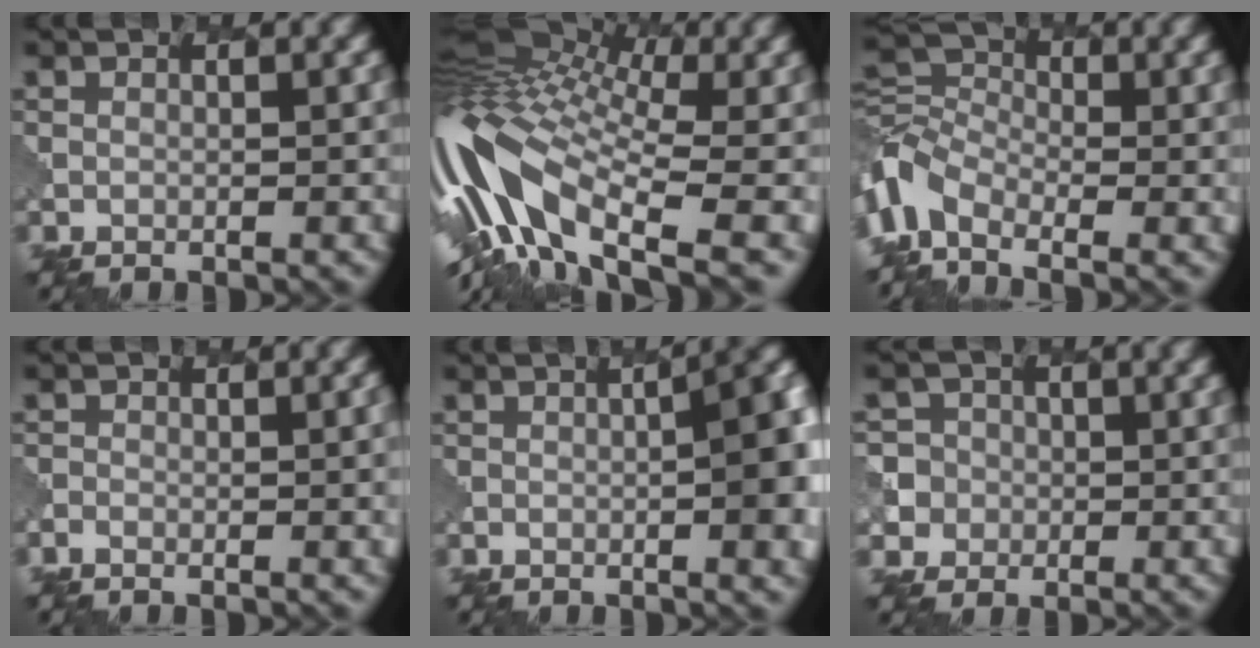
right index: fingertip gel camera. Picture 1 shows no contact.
{"total": 14.7, "force": [-1.8, 7.5, 12.5], "torque": [-0.271, 0.013, -0.039]}
{"total": 8.0, "force": [-3.5, 4.6, 5.5], "torque": [-0.117, -0.002, -0.085]}
{"total": 4.7, "force": [-1.4, 2.1, 4.0], "torque": [-0.028, 0.005, -0.019]}
{"total": 9.5, "force": [-1.1, 3.4, 8.8], "torque": [-0.064, 0.013, -0.023]}
{"total": 5.7, "force": [-0.5, 5.6, 1.0], "torque": [-0.015, 0.023, -0.029]}